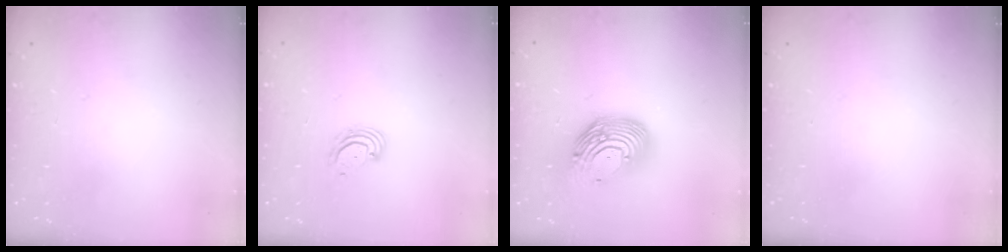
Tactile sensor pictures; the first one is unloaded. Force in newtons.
{"total": 2.9, "press": 2.9, "slide": 0.1}
{"total": 16.1, "press": 16.0, "slide": 2.0}
{"total": 0.0}